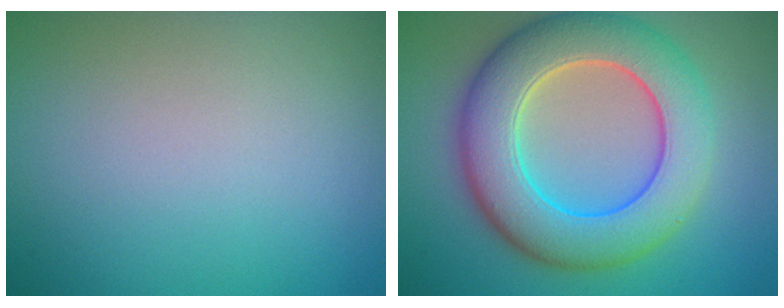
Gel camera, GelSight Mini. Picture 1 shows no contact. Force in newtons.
{"total": 9.8, "press": 9.8, "slide": 0.4}